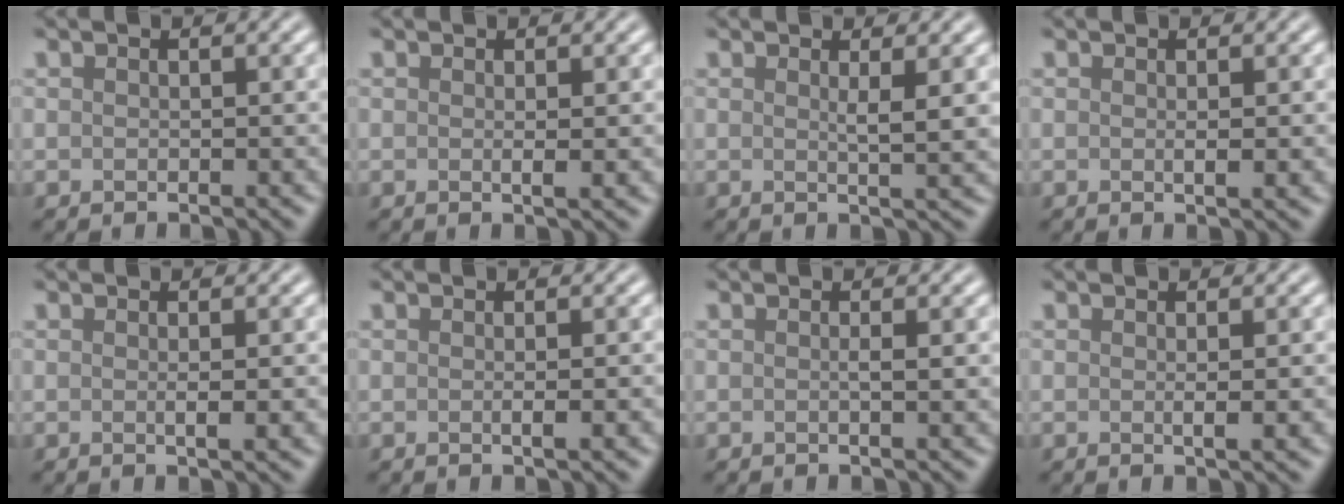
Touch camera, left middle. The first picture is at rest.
{"total": 1.1, "force": [0.0, 0.1, 1.1], "torque": [-0.014, 0.002, 0.002]}
{"total": 2.0, "force": [0.6, 0.3, 1.9], "torque": [-0.028, -0.002, 0.011]}
{"total": 1.1, "force": [-0.1, 0.1, 1.0], "torque": [-0.015, 0.002, 0.002]}
{"total": 1.6, "force": [-0.2, 0.3, 1.5], "torque": [-0.020, 0.001, -0.001]}
{"total": 1.5, "force": [-0.3, 0.4, 1.5], "torque": [-0.015, -0.001, -0.004]}
{"total": 0.8, "force": [-0.2, 0.1, 0.8], "torque": [-0.011, -0.001, -0.004]}
{"total": 1.5, "force": [-0.1, 0.3, 1.5], "torque": [-0.020, 0.002, -0.002]}